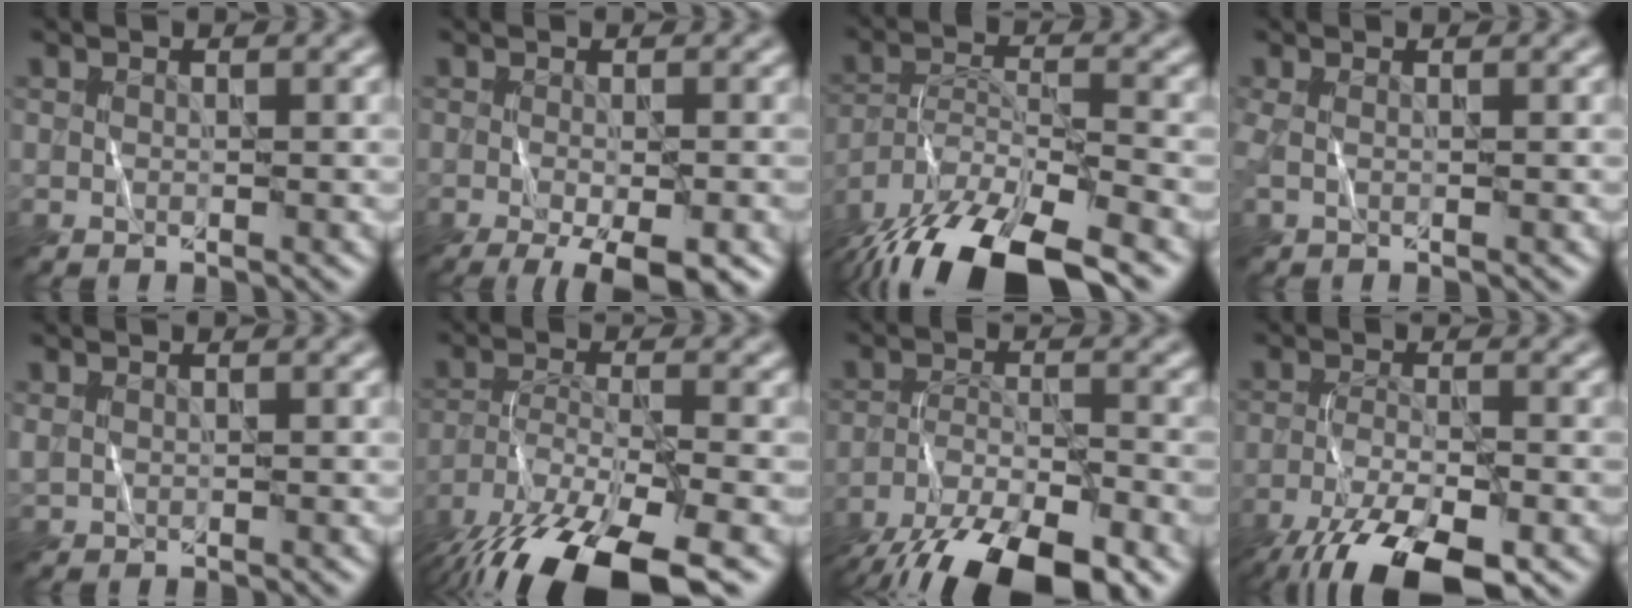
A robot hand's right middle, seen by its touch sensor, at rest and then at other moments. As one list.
[{"total": 7.7, "force": [-3.6, 2.5, 6.4], "torque": [-0.086, -0.014, -0.041]}, {"total": 13.7, "force": [-10.9, 3.8, 7.4], "torque": [-0.142, -0.020, -0.183]}, {"total": 1.0, "force": [0.2, 0.2, 1.0], "torque": [-0.022, 0.003, 0.000]}, {"total": 0.6, "force": [0.5, 0.3, 0.2], "torque": [-0.007, 0.002, 0.013]}, {"total": 12.9, "force": [-9.0, 4.0, 8.3], "torque": [-0.174, -0.022, -0.155]}, {"total": 12.1, "force": [-8.4, 4.2, 7.6], "torque": [-0.140, -0.022, -0.139]}, {"total": 10.0, "force": [-6.6, 3.2, 6.9], "torque": [-0.136, -0.021, -0.115]}]